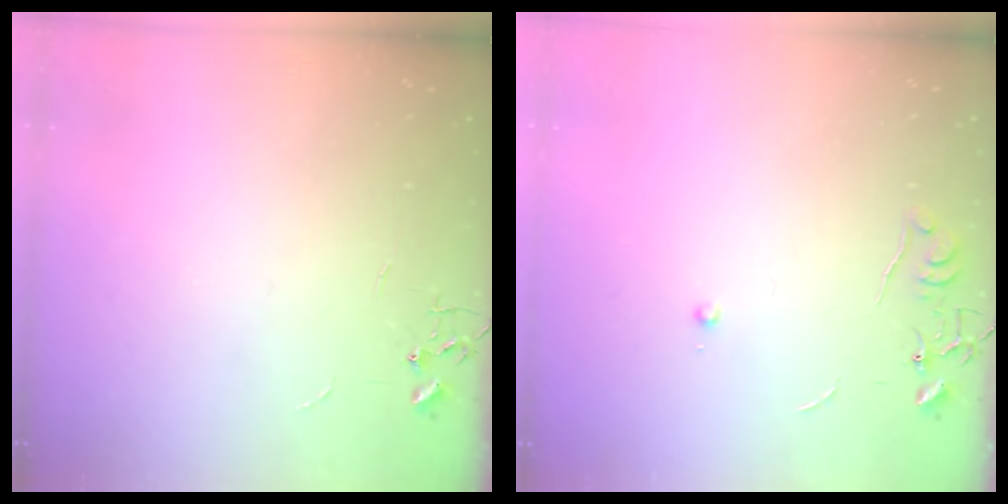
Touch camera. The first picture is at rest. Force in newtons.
{"total": 5.9, "press": 5.9, "slide": 0.6}